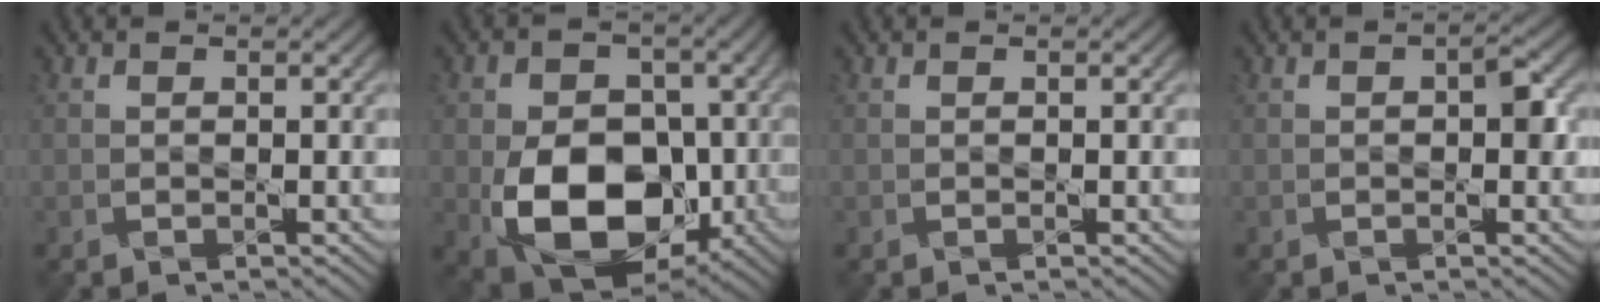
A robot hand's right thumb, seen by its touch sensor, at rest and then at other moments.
{"total": 14.5, "force": [-3.8, 10.1, 9.7], "torque": [-0.161, -0.027, -0.071]}
{"total": 0.0}
{"total": 1.5, "force": [-0.1, 0.7, 1.3], "torque": [-0.016, 0.001, -0.005]}